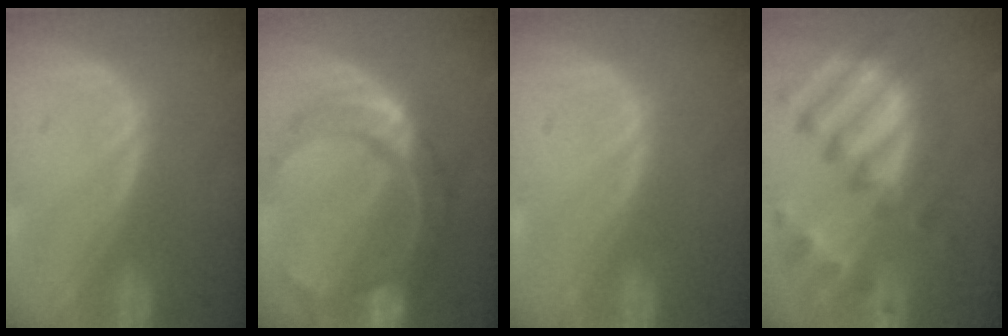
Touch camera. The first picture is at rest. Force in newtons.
{"total": 9.8, "press": 9.8, "slide": 0.9}
{"total": 0.0}
{"total": 11.4, "press": 9.9, "slide": 5.8}